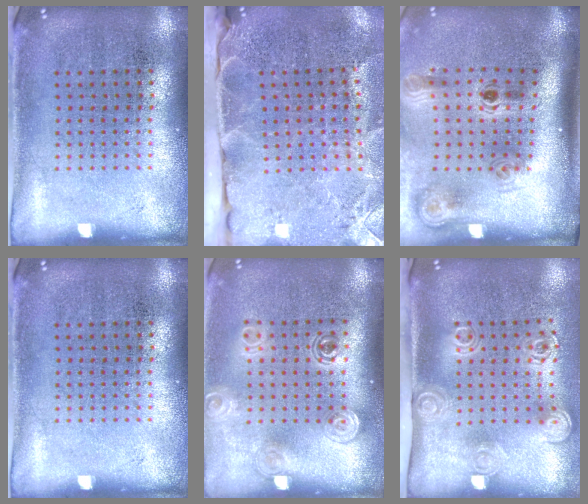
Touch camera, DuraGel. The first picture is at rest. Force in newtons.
{"total": 3.9, "press": 3.1, "slide": 2.3}
{"total": 2.2, "press": 1.4, "slide": 1.7}
{"total": 0.0}
{"total": 1.6, "press": 1.3, "slide": 0.9}
{"total": 2.0, "press": 1.4, "slide": 1.4}